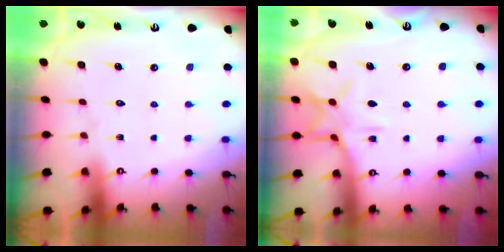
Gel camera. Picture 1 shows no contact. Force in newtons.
{"total": 10.6, "press": 10.5, "slide": 0.8}